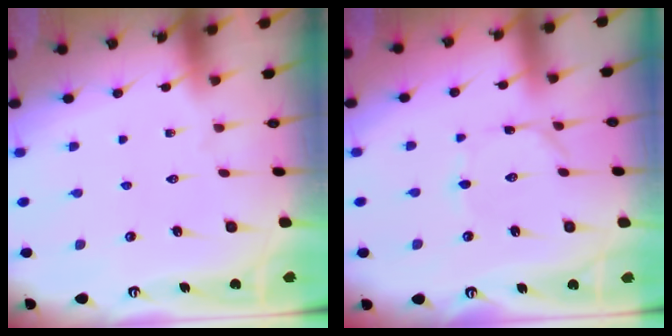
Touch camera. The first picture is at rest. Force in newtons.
{"total": 0.6, "press": 0.6, "slide": 0.0}